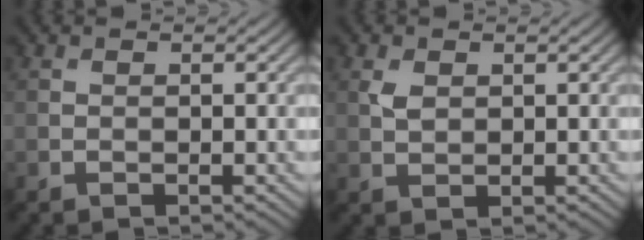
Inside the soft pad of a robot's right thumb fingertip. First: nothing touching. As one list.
[{"total": 1.8, "force": [0.7, 1.2, 1.2], "torque": [-0.032, -0.001, 0.015]}]